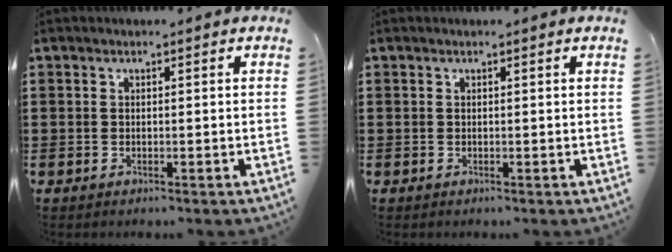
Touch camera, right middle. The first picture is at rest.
{"total": 0.0}